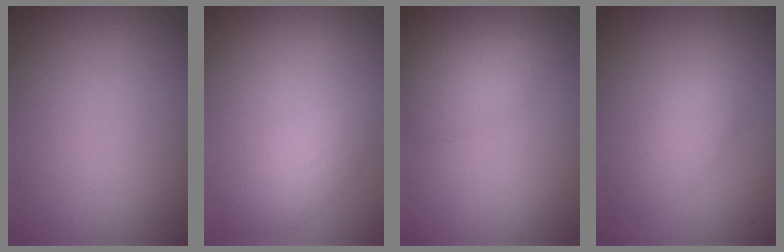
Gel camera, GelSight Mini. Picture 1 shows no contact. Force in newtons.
{"total": 2.4, "press": 2.4, "slide": 0.2}
{"total": 3.0, "press": 3.0, "slide": 0.1}
{"total": 2.7, "press": 2.7, "slide": 0.1}